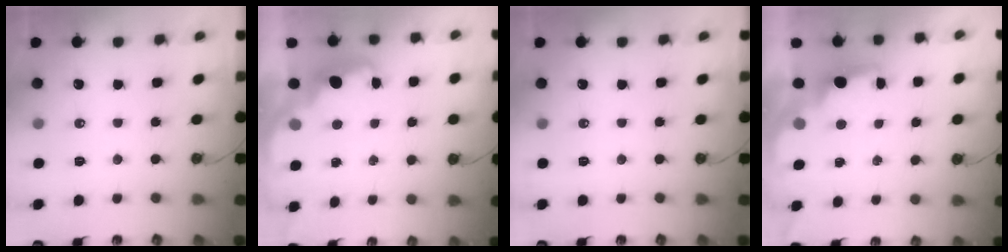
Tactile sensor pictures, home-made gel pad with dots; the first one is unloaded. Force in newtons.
{"total": 2.1, "press": 2.1, "slide": 0.6}
{"total": 0.0}
{"total": 2.0, "press": 1.9, "slide": 0.8}